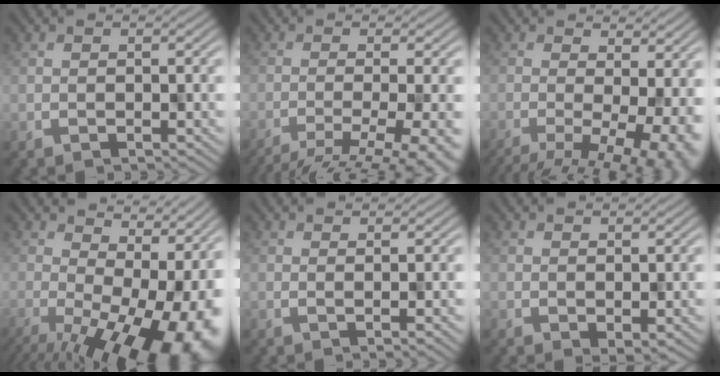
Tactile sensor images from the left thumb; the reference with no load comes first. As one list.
[{"total": 11.4, "force": [-8.5, 2.6, 7.1], "torque": [-0.105, -0.024, -0.102]}, {"total": 9.4, "force": [-5.0, 3.5, 7.1], "torque": [-0.089, -0.030, -0.031]}, {"total": 16.1, "force": [-4.4, 7.5, 13.5], "torque": [-0.182, -0.036, -0.026]}, {"total": 1.6, "force": [0.6, 0.1, 1.5], "torque": [-0.014, 0.008, 0.003]}, {"total": 2.5, "force": [-0.8, 0.9, 2.2], "torque": [-0.036, -0.005, 0.003]}]